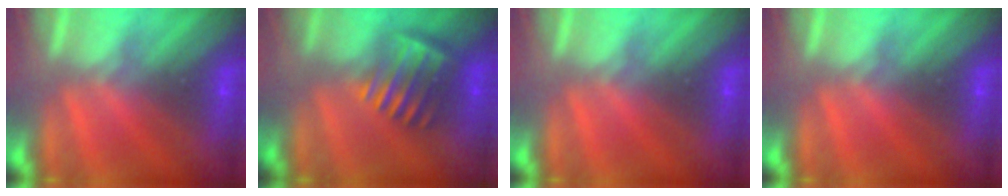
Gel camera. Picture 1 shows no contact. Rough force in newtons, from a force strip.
{"total": 3.7}
{"total": 0.0}
{"total": 0.0}